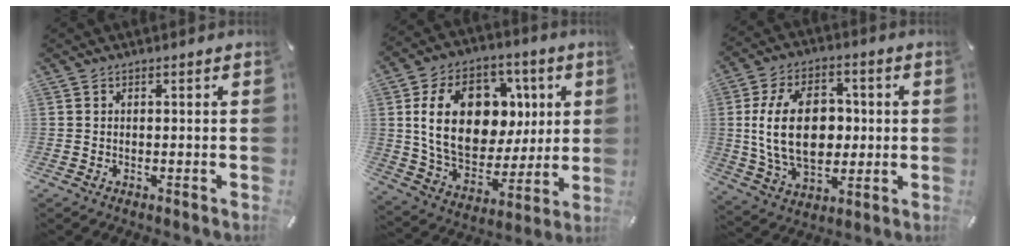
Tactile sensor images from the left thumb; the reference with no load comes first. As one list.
[{"total": 21.6, "force": [4.5, 15.6, 14.4], "torque": [-0.268, -0.005, 0.081]}, {"total": 18.4, "force": [1.0, 12.5, 13.5], "torque": [-0.273, 0.005, 0.017]}]